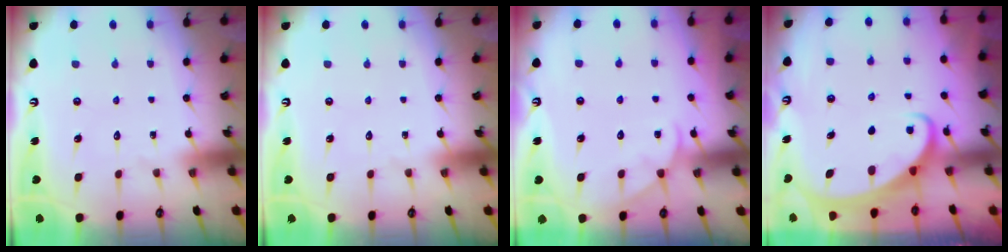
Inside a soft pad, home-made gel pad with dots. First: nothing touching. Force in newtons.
{"total": 0.0}
{"total": 2.8, "press": 2.8, "slide": 0.3}
{"total": 2.6, "press": 2.5, "slide": 0.4}